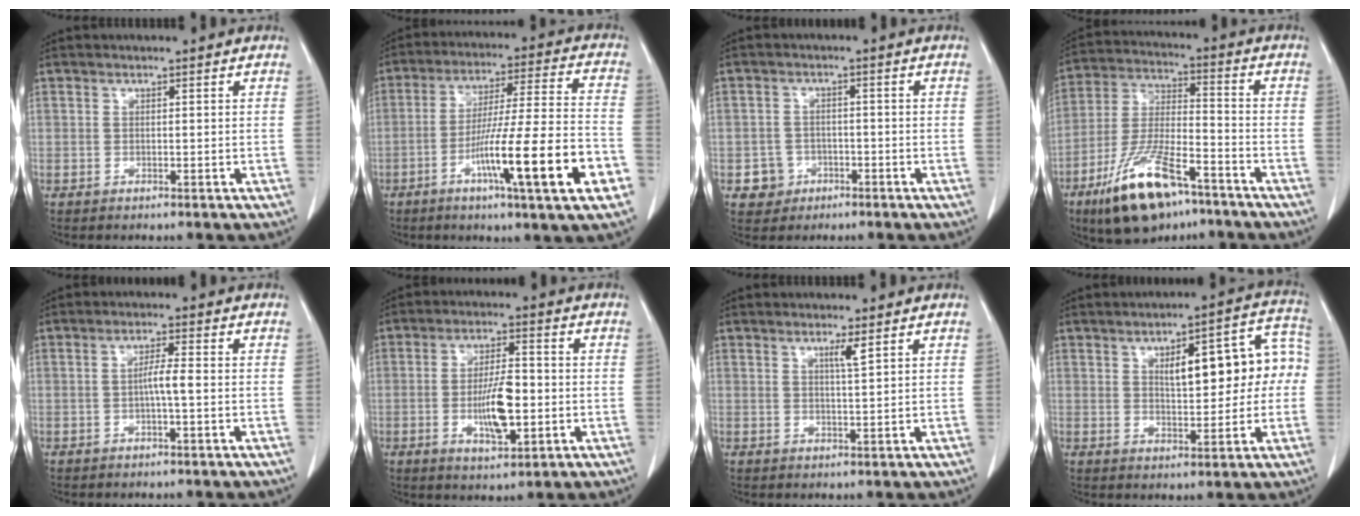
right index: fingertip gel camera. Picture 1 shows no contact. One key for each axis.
{"total": 18.0, "fx": -7.0, "fy": 0.1, "fz": 16.6, "tx": -0.260, "ty": -0.012, "tz": -0.111}
{"total": 3.9, "fx": -1.6, "fy": 3.6, "fz": 0.0, "tx": 0.009, "ty": 0.015, "tz": -0.023}
{"total": 15.5, "fx": -9.8, "fy": 4.8, "fz": 11.1, "tx": -0.224, "ty": -0.014, "tz": -0.175}
{"total": 2.9, "fx": -0.4, "fy": 0.0, "fz": 2.9, "tx": -0.052, "ty": 0.002, "tz": -0.008}
{"total": 8.3, "fx": -1.5, "fy": 2.5, "fz": 7.8, "tx": -0.145, "ty": -0.002, "tz": -0.023}
{"total": 2.2, "fx": 1.3, "fy": -0.2, "fz": 1.7, "tx": -0.032, "ty": -0.005, "tz": 0.023}
{"total": 12.6, "fx": 1.8, "fy": 4.5, "fz": 11.6, "tx": -0.145, "ty": 0.043, "tz": 0.029}